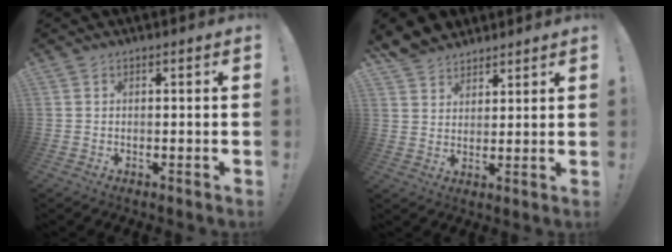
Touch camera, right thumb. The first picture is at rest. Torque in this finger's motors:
{"motor_torque": [-0.50, 0.62, 0.05, 0.12, 0.06]}